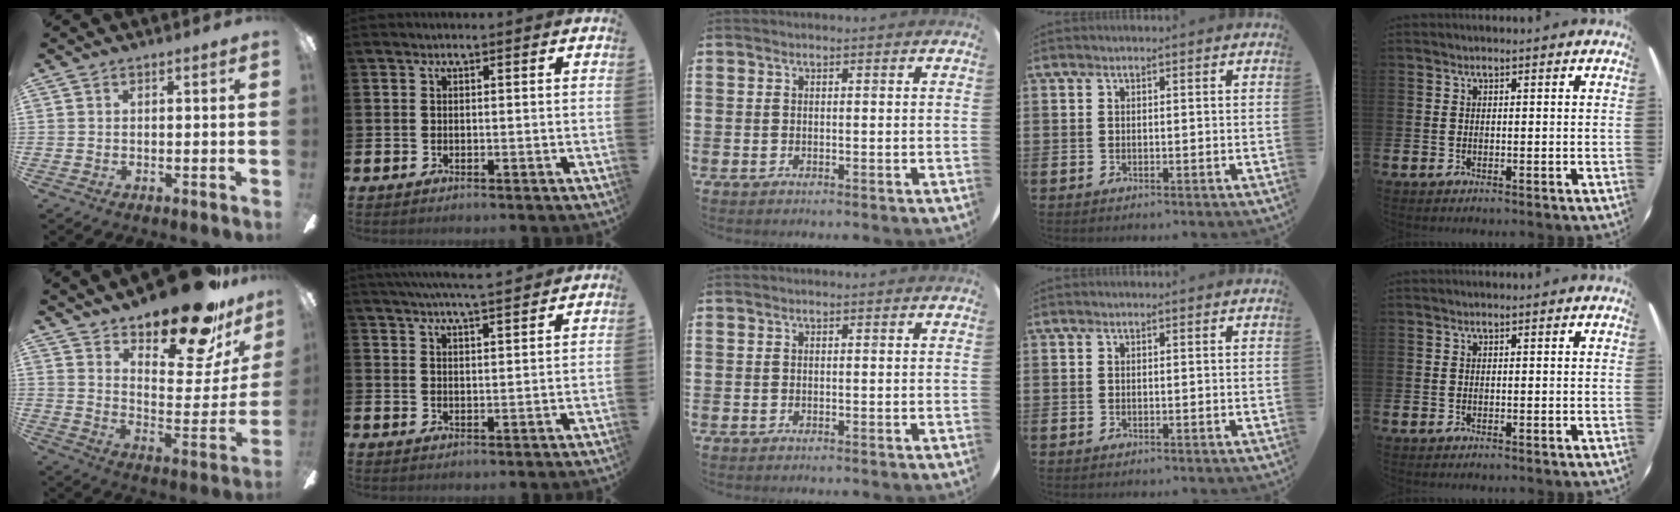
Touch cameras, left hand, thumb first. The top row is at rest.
{"thumb": {"total": 21.6, "force": [17.4, 6.7, 10.8], "torque": [-0.149, -0.117, 0.290]}, "index": {"total": 5.9, "force": [5.6, -0.1, 1.6], "torque": [-0.037, -0.024, 0.100]}}